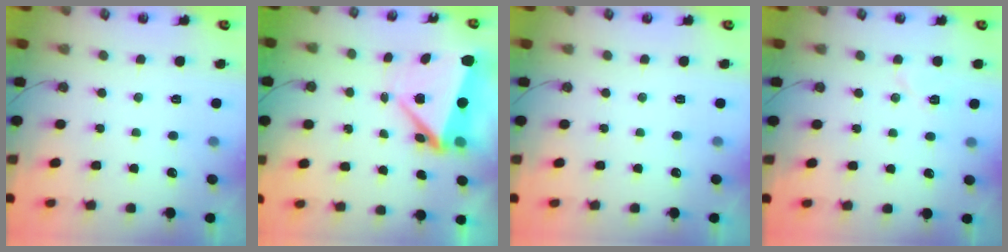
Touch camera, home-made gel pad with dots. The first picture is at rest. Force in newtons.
{"total": 6.6, "press": 6.6, "slide": 0.5}
{"total": 0.0}
{"total": 7.4, "press": 6.0, "slide": 4.2}